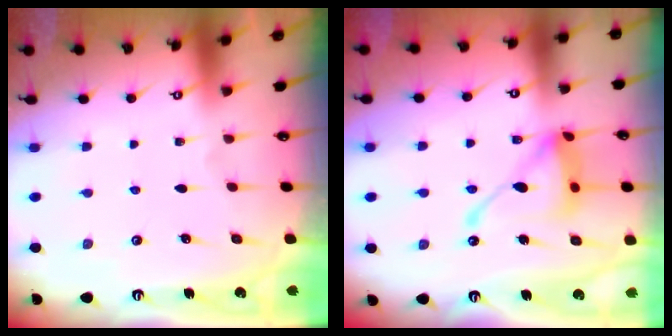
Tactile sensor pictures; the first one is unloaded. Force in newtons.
{"total": 14.4, "press": 14.4, "slide": 1.3}